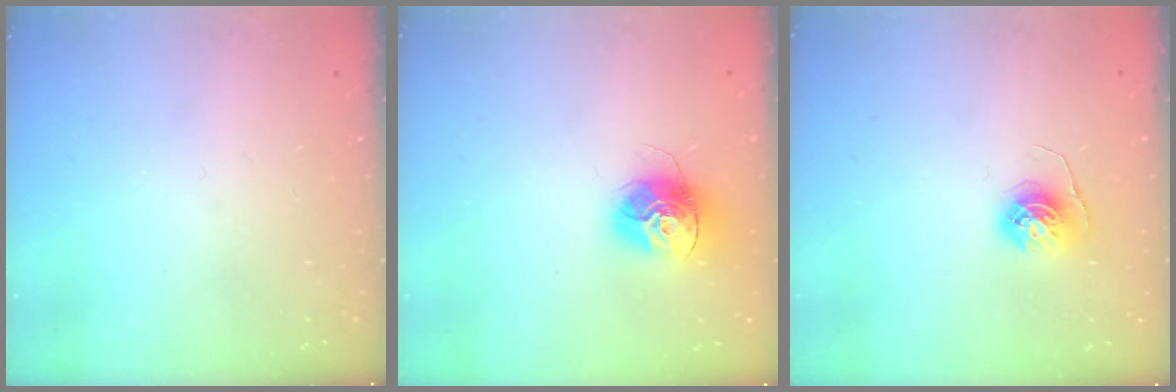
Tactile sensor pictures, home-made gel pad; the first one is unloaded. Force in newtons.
{"total": 15.0, "press": 14.9, "slide": 1.5}
{"total": 6.1, "press": 6.0, "slide": 0.6}